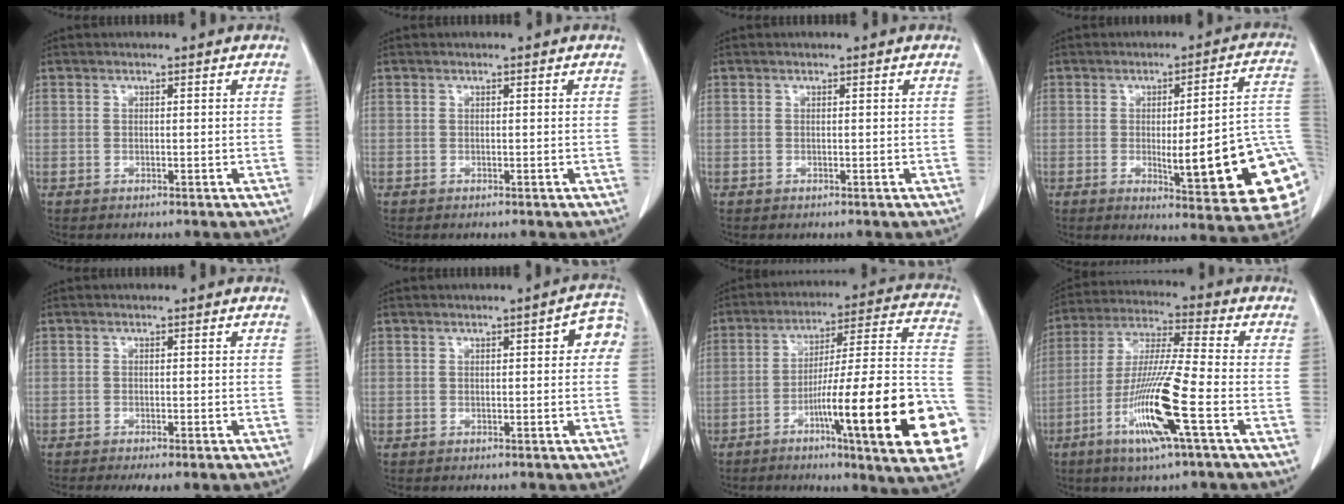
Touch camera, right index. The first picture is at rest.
{"total": 0.0}
{"total": 0.0}
{"total": 19.4, "force": [-3.6, 2.3, 18.9], "torque": [-0.158, 0.005, -0.033]}
{"total": 4.3, "force": [-3.1, 0.9, 2.8], "torque": [-0.037, -0.010, -0.042]}
{"total": 4.0, "force": [0.8, 1.3, 3.7], "torque": [-0.032, 0.017, 0.002]}
{"total": 26.2, "force": [-8.9, 1.5, 24.6], "torque": [-0.261, -0.001, -0.131]}
{"total": 14.1, "force": [-5.5, -0.4, 13.0], "torque": [-0.264, -0.019, -0.108]}